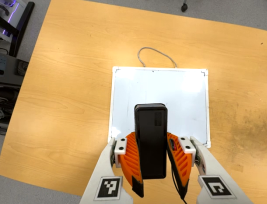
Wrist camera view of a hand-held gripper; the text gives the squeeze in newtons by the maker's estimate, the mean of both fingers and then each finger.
{"total": 6.1, "left": 5.3, "right": 6.9}